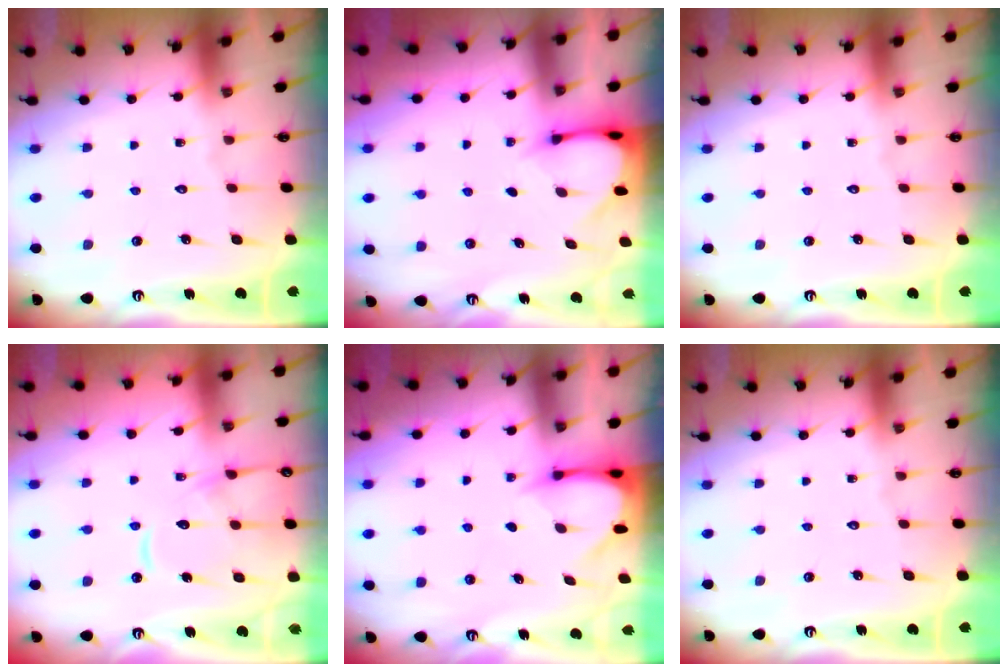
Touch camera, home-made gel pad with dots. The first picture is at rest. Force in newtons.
{"total": 3.0, "press": 3.0, "slide": 0.2}
{"total": 0.0}
{"total": 13.3, "press": 13.2, "slide": 1.3}
{"total": 3.7, "press": 3.7, "slide": 0.3}
{"total": 0.0}